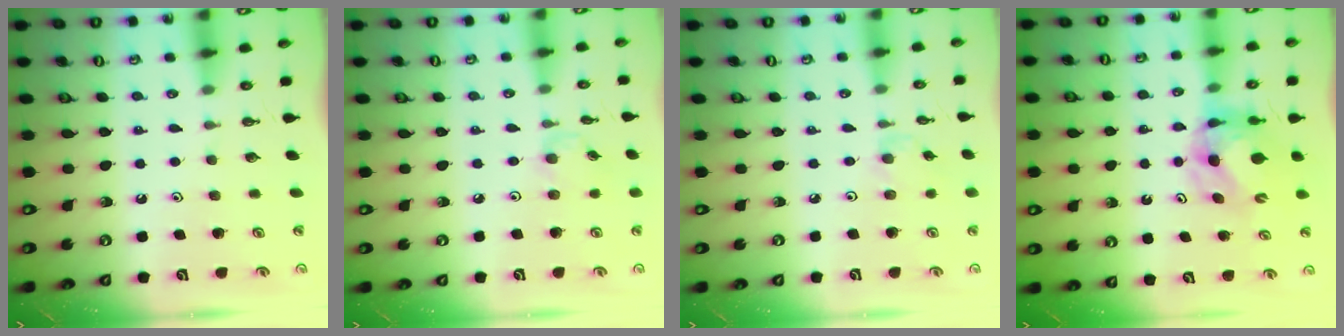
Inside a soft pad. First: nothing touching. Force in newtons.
{"total": 2.5, "press": 2.5, "slide": 0.4}
{"total": 2.1, "press": 2.1, "slide": 0.4}
{"total": 8.1, "press": 8.0, "slide": 0.9}